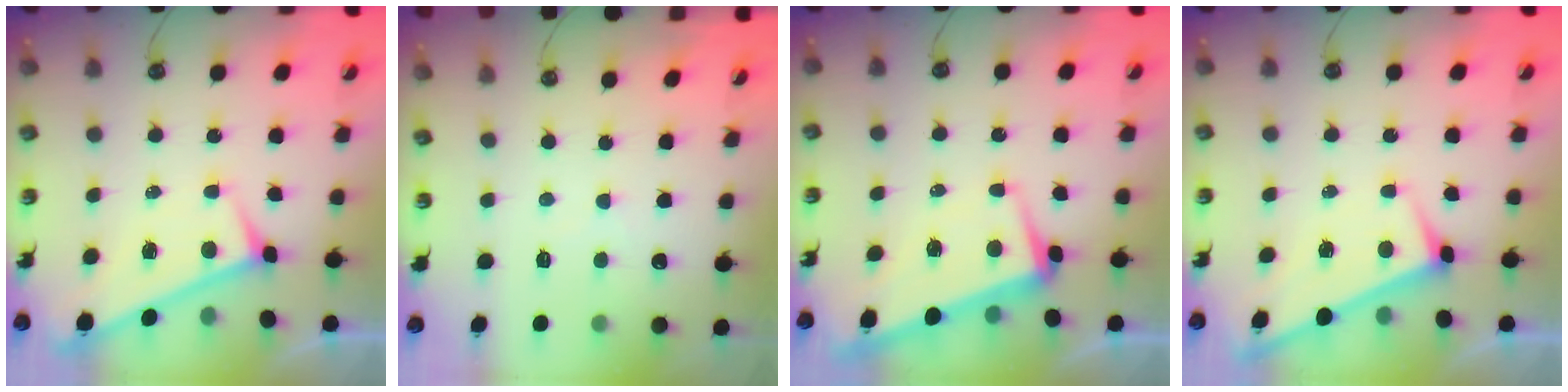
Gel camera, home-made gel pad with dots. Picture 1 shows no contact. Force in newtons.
{"total": 0.0}
{"total": 1.6, "press": 1.3, "slide": 0.9}
{"total": 1.7, "press": 1.7, "slide": 0.1}